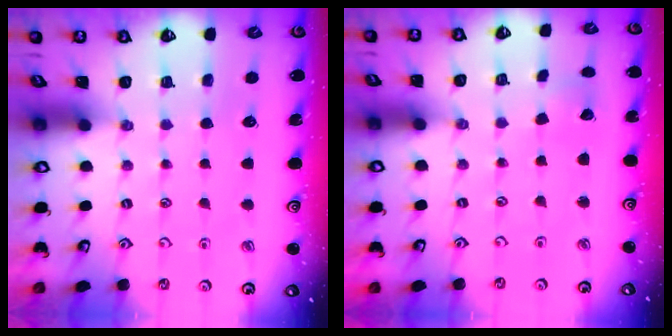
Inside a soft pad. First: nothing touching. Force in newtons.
{"total": 2.8, "press": 2.8, "slide": 0.0}